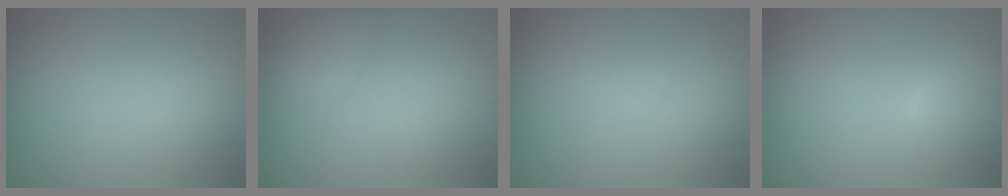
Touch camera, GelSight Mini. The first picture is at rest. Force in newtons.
{"total": 1.8, "press": 1.8, "slide": 0.1}
{"total": 0.7, "press": 0.7, "slide": 0.1}
{"total": 2.1, "press": 2.1, "slide": 0.1}